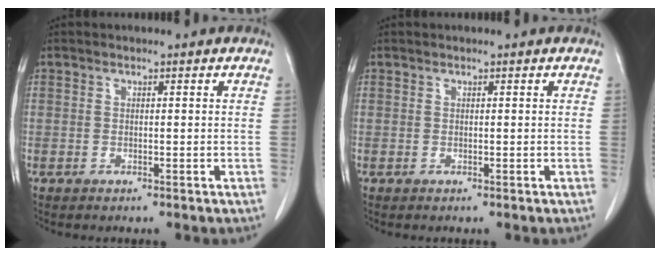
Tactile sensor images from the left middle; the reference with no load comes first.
{"total": 0.0}